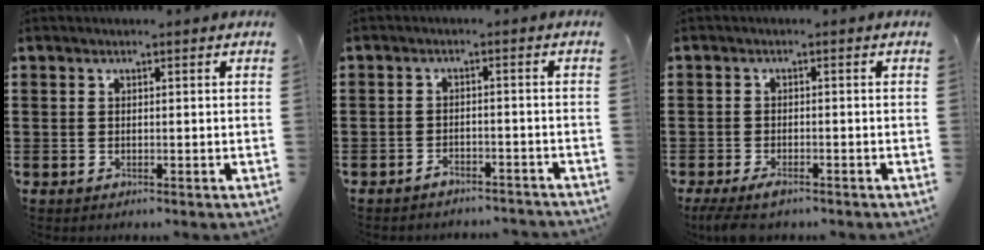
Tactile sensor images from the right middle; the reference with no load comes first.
{"total": 2.4, "force": [-2.3, 0.3, 0.3], "torque": [-0.011, 0.002, -0.048]}
{"total": 2.5, "force": [-1.9, 0.6, 1.5], "torque": [-0.040, -0.005, -0.040]}